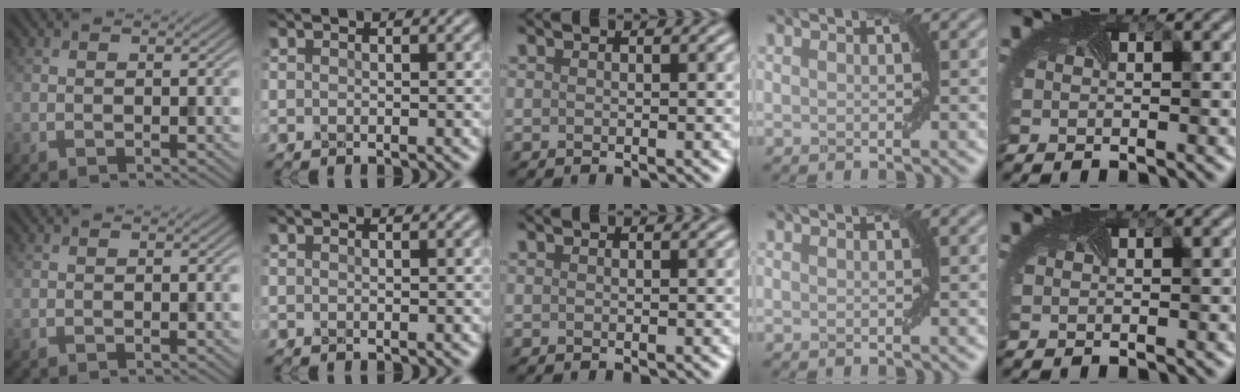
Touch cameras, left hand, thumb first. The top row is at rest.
{}